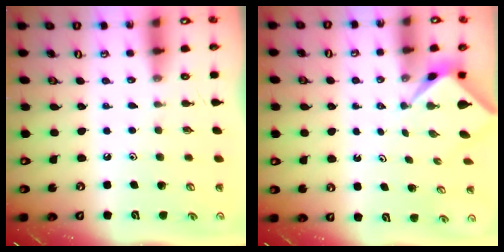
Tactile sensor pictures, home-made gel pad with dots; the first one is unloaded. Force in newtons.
{"total": 2.2, "press": 2.2, "slide": 0.2}